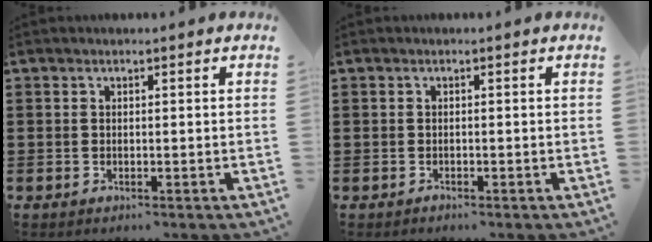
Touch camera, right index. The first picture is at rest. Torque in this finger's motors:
{"motor_torque": [1.07, 1.07, -1.06, -0.21]}